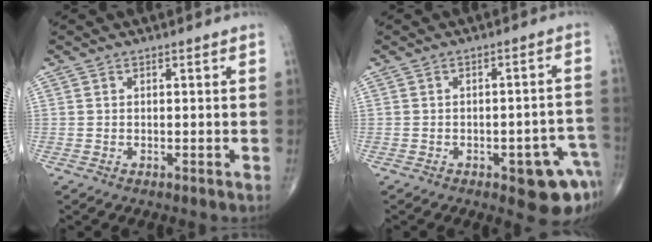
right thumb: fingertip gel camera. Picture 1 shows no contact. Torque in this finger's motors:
{"motor_torque": [0.97, 0.56, 0.62, -0.65, 0.16]}